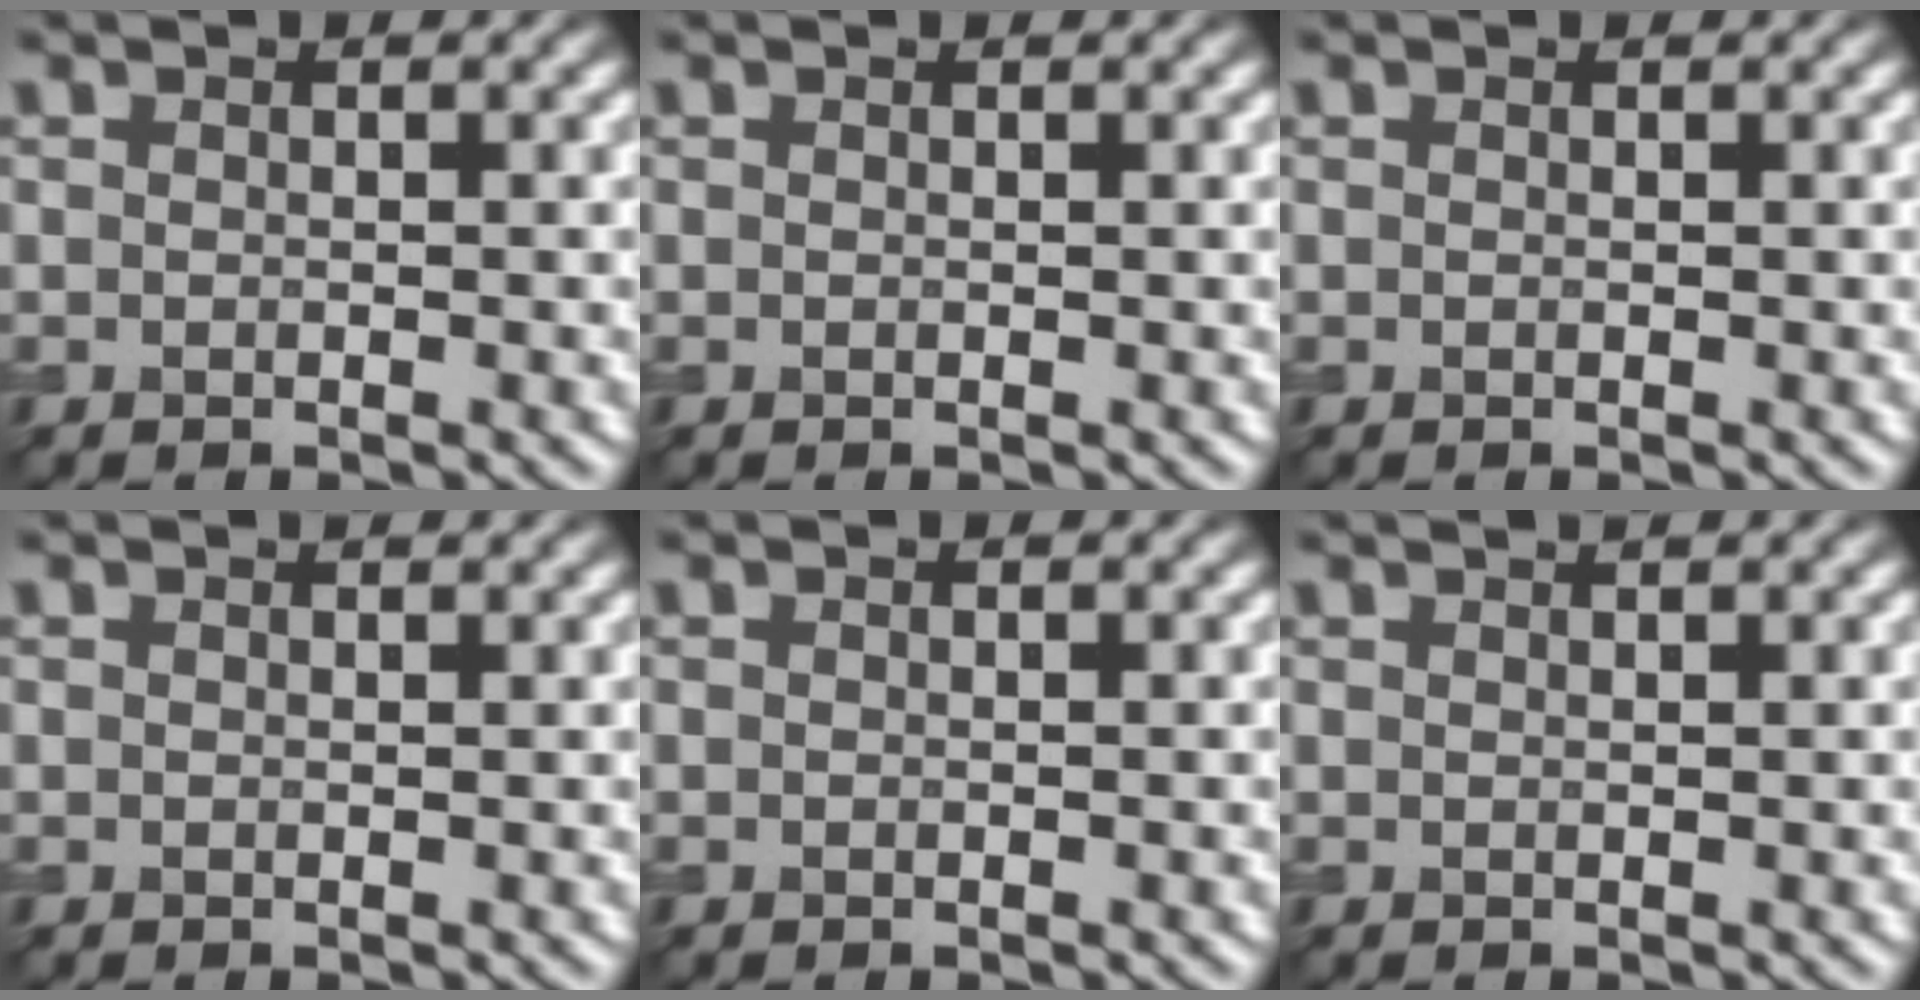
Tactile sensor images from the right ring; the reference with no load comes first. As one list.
[{"total": 0.0}, {"total": 0.0}, {"total": 0.5, "force": [0.5, 0.1, 0.2], "torque": [-0.003, -0.002, 0.007]}, {"total": 0.0}, {"total": 1.3, "force": [1.0, 0.4, 0.7], "torque": [-0.001, -0.003, 0.003]}]